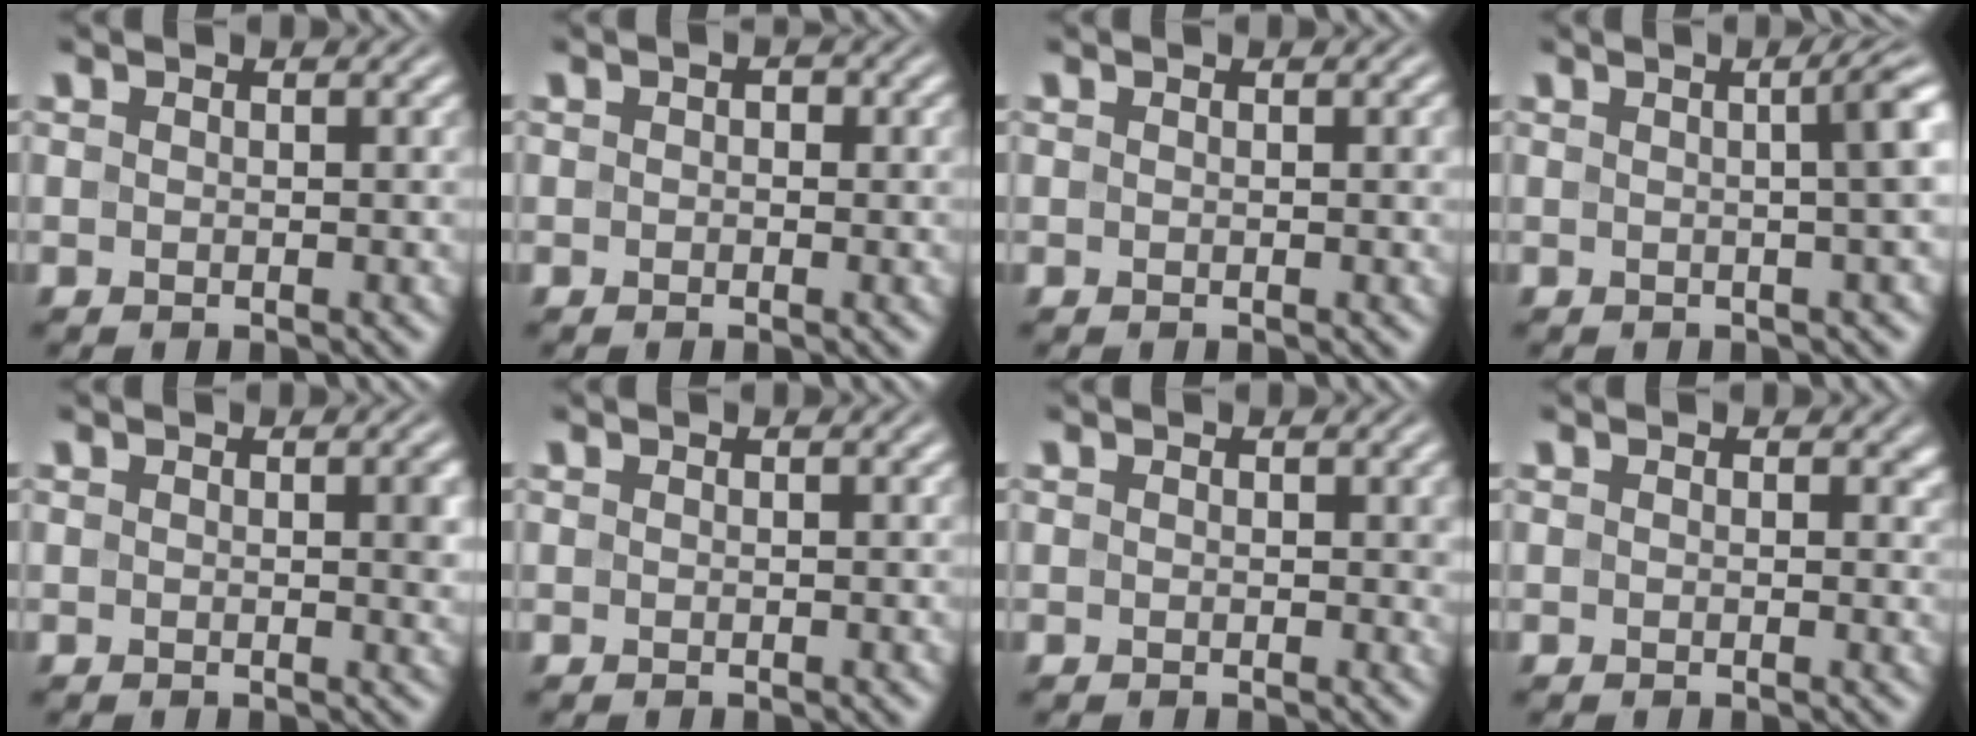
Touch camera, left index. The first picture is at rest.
{"total": 0.8, "force": [0.0, 0.6, 0.6], "torque": [-0.006, -0.001, -0.002]}
{"total": 0.5, "force": [0.1, 0.0, 0.5], "torque": [-0.006, 0.003, 0.001]}
{"total": 4.9, "force": [0.5, 1.5, 4.6], "torque": [-0.030, 0.021, 0.004]}
{"total": 1.5, "force": [0.3, 0.3, 1.5], "torque": [-0.017, 0.000, 0.003]}
{"total": 0.0}
{"total": 0.7, "force": [0.3, 0.5, 0.3], "torque": [-0.001, 0.000, 0.002]}
{"total": 0.8, "force": [0.3, 0.7, 0.4], "torque": [0.000, -0.002, -0.001]}